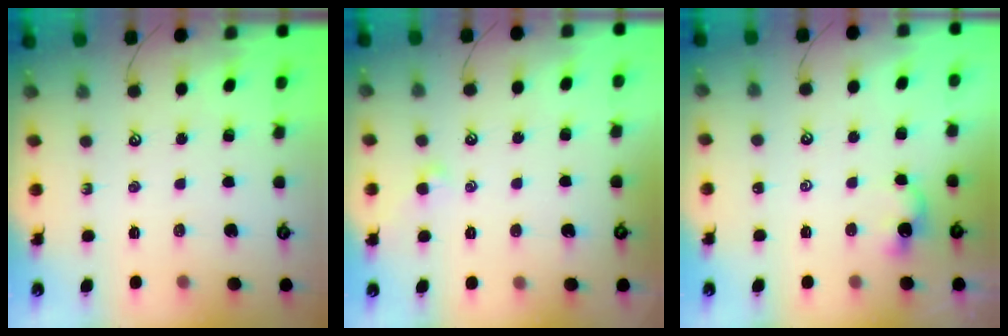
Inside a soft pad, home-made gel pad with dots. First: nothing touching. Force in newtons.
{"total": 0.5, "press": 0.0, "slide": 0.5}
{"total": 0.5, "press": 0.5, "slide": 0.2}